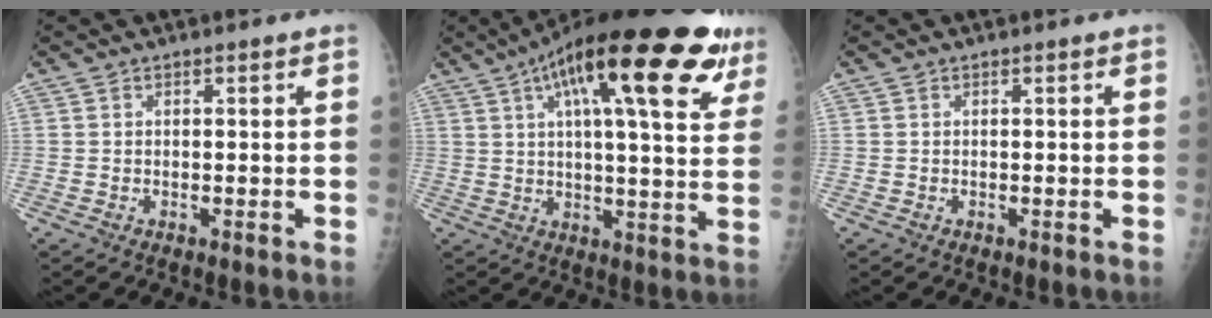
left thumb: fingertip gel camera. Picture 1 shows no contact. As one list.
[{"total": 26.2, "force": [13.2, 7.4, 21.4], "torque": [-0.304, 0.003, 0.189]}, {"total": 0.0}]